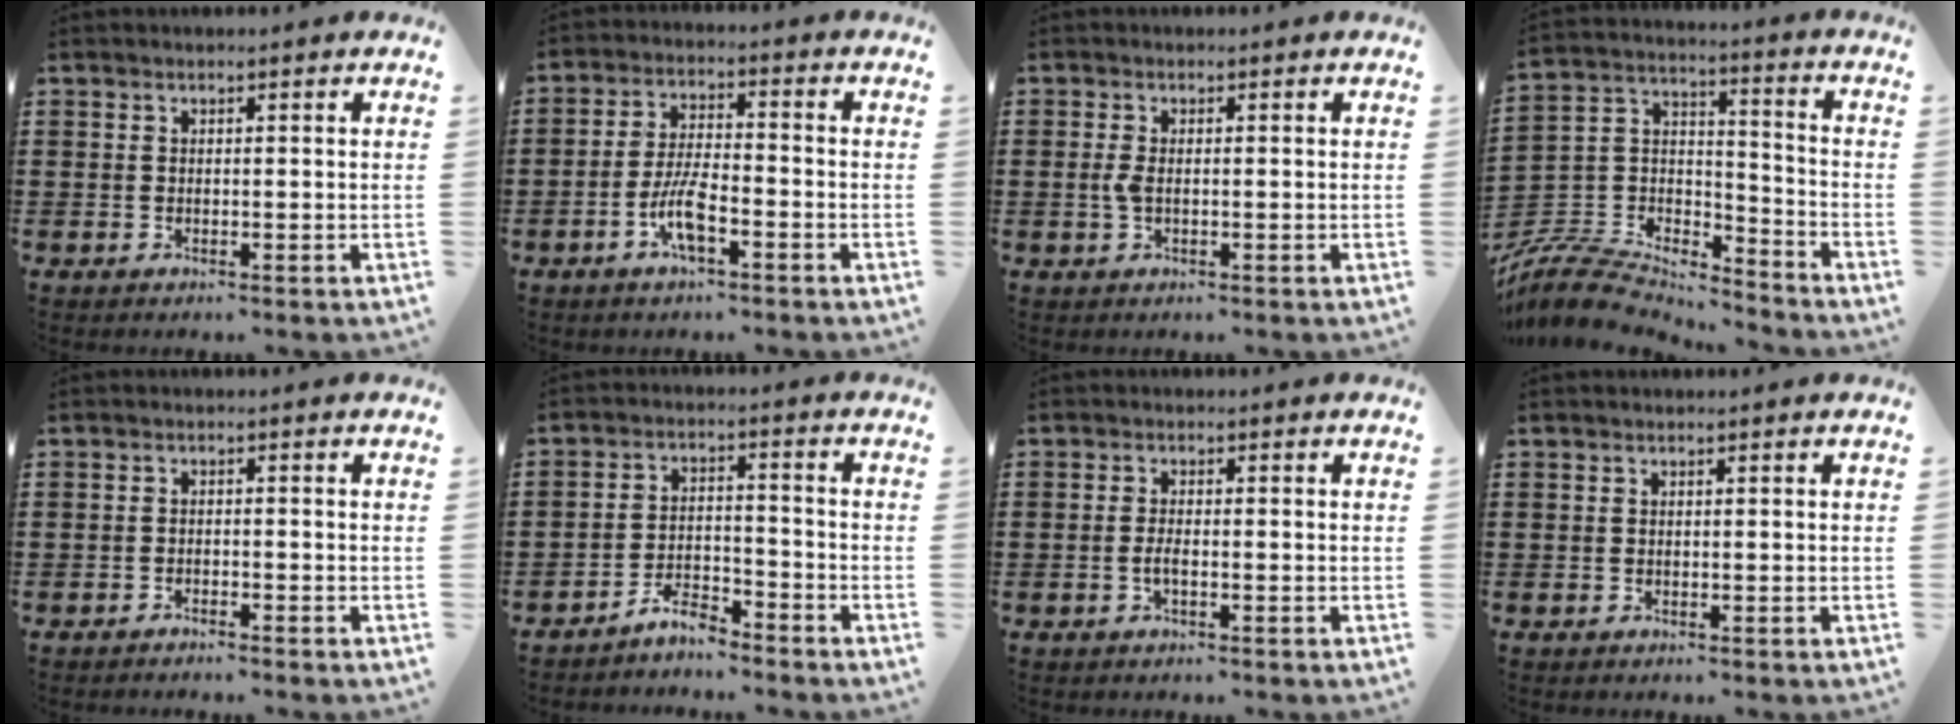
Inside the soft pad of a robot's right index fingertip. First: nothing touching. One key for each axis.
{"total": 6.4, "fx": -3.2, "fy": 1.8, "fz": 5.3, "tx": -0.128, "ty": -0.009, "tz": -0.066}
{"total": 1.9, "fx": -0.2, "fy": 0.8, "fz": 1.8, "tx": -0.048, "ty": -0.005, "tz": -0.010}
{"total": 8.7, "fx": -8.1, "fy": 2.2, "fz": 2.4, "tx": -0.068, "ty": 0.001, "tz": -0.165}
{"total": 1.2, "fx": -1.2, "fy": -0.1, "fz": 0.1, "tx": -0.005, "ty": -0.001, "tz": -0.024}
{"total": 4.3, "fx": -4.1, "fy": 0.8, "fz": 0.9, "tx": -0.026, "ty": 0.008, "tz": -0.084}
{"total": 1.7, "fx": -0.6, "fy": 0.4, "fz": 1.6, "tx": -0.037, "ty": -0.002, "tz": -0.013}
{"total": 0.0}